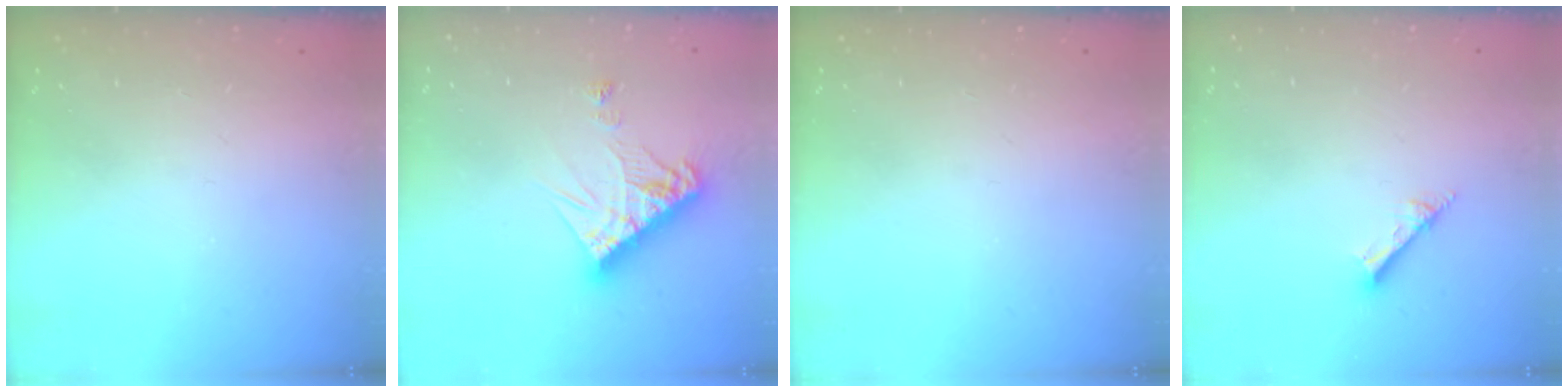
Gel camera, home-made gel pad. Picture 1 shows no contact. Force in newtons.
{"total": 11.6, "press": 11.6, "slide": 1.0}
{"total": 0.0}
{"total": 3.1, "press": 3.1, "slide": 0.0}